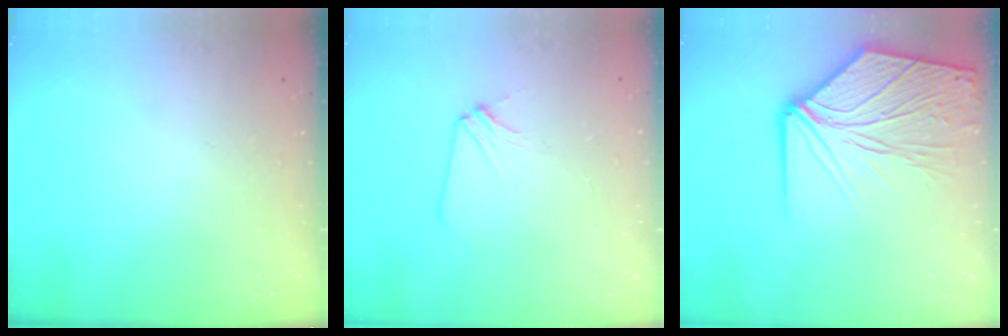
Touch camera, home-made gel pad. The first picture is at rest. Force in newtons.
{"total": 2.3, "press": 2.3, "slide": 0.3}
{"total": 12.3, "press": 12.2, "slide": 1.7}